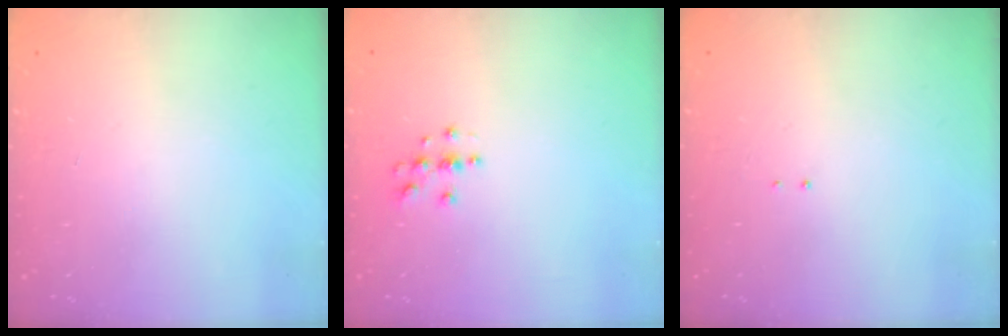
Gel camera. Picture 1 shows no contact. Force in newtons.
{"total": 3.7, "press": 3.7, "slide": 0.5}
{"total": 1.3, "press": 1.2, "slide": 0.6}